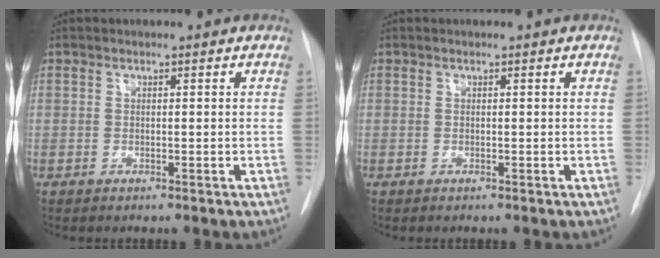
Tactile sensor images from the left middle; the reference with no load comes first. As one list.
[{"total": 0.0}]